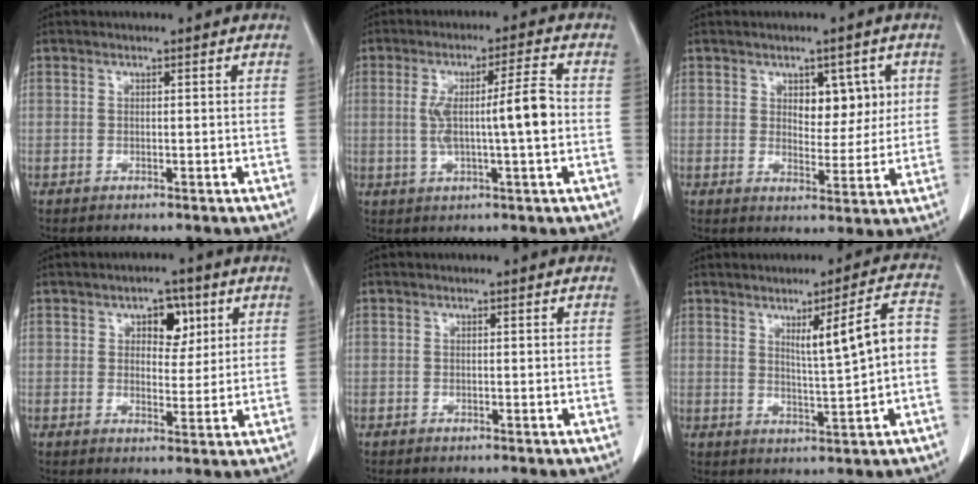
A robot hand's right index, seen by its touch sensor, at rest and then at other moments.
{"total": 8.7, "force": [-0.2, 0.2, 8.7], "torque": [-0.154, 0.012, -0.002]}
{"total": 5.5, "force": [1.9, 3.2, 4.1], "torque": [-0.047, 0.005, 0.033]}
{"total": 5.1, "force": [2.2, 3.0, 3.5], "torque": [-0.044, 0.010, 0.033]}
{"total": 0.0}
{"total": 7.7, "force": [0.6, 0.1, 7.6], "torque": [-0.113, 0.011, 0.015]}